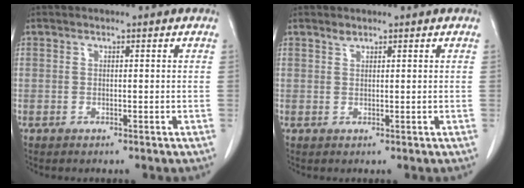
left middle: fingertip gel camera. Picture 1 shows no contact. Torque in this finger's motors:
{"motor_torque": [0.58, -0.42, -0.06, -0.01]}